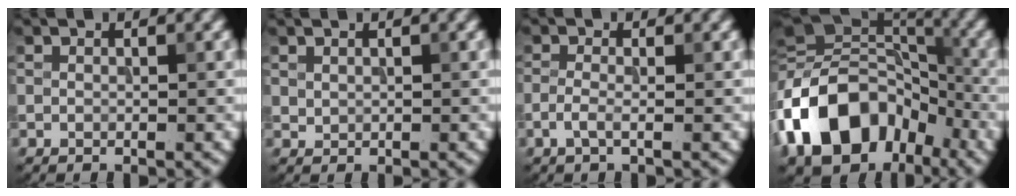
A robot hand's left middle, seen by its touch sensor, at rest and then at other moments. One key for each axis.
{"total": 0.5, "fx": 0.3, "fy": 0.4, "fz": 0.1, "tx": -0.001, "ty": -0.002, "tz": 0.012}
{"total": 1.4, "fx": -0.6, "fy": 0.5, "fz": 1.2, "tx": -0.030, "ty": 0.000, "tz": -0.017}
{"total": 14.6, "fx": -5.6, "fy": 10.1, "fz": 9.0, "tx": -0.172, "ty": 0.013, "tz": -0.115}